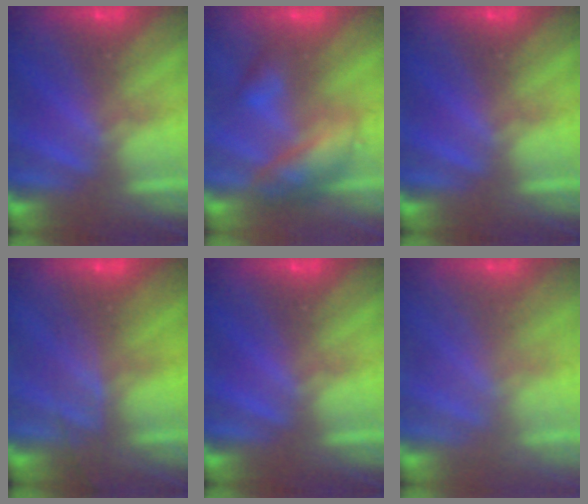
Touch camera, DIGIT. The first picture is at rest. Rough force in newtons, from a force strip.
{"total": 2.6}
{"total": 0.0}
{"total": 2.5}
{"total": 0.0}
{"total": 2.2}